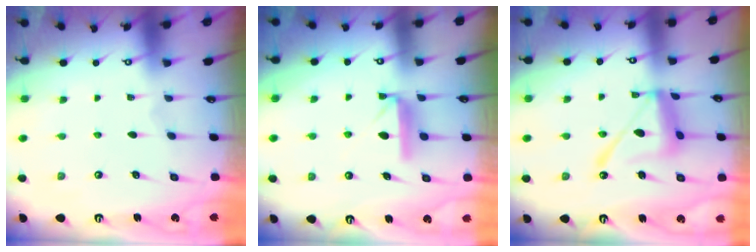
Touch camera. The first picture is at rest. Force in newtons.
{"total": 9.1, "press": 9.1, "slide": 0.3}
{"total": 14.3, "press": 14.2, "slide": 1.4}